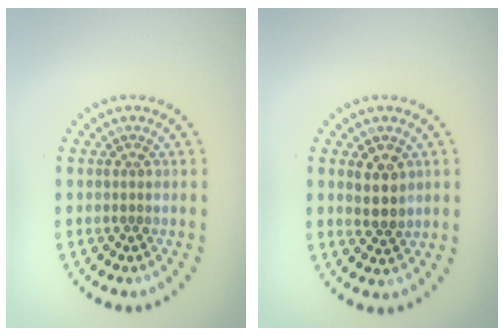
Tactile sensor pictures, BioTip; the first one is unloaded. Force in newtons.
{"total": 2.5, "press": 2.3, "slide": 0.9}